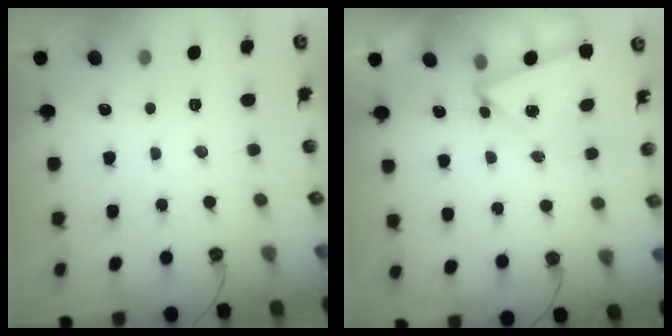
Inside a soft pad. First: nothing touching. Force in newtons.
{"total": 3.9, "press": 3.5, "slide": 1.5}